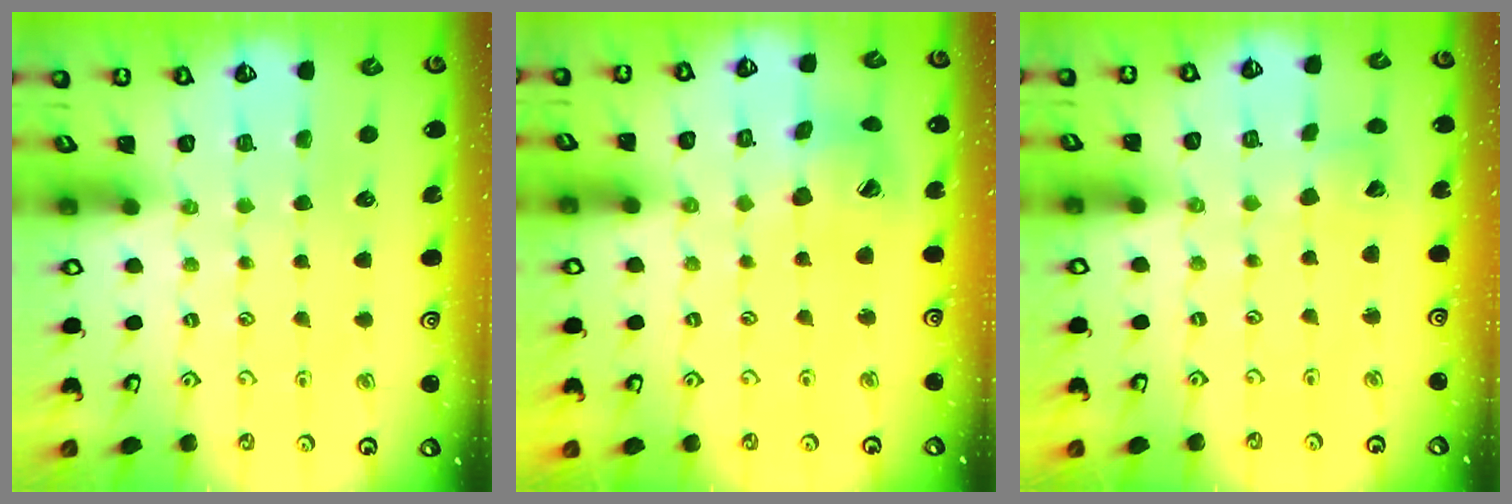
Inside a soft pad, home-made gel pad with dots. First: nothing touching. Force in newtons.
{"total": 13.7, "press": 13.6, "slide": 1.9}
{"total": 3.0, "press": 3.0, "slide": 0.2}